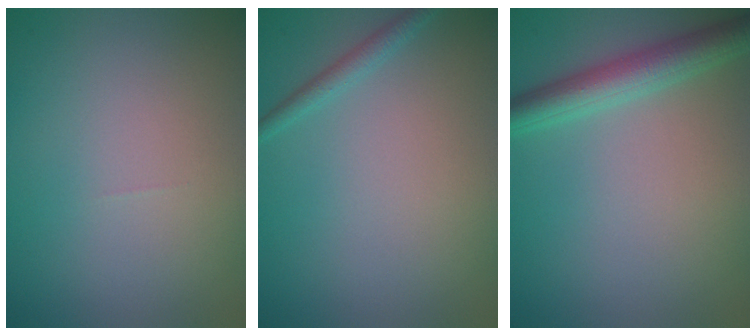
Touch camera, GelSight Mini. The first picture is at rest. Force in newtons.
{"total": 1.2, "press": 1.2, "slide": 0.0}
{"total": 3.9, "press": 3.9, "slide": 0.2}